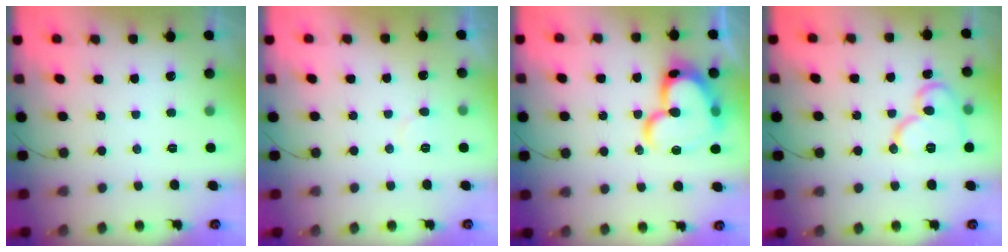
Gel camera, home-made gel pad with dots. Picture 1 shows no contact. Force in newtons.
{"total": 5.3, "press": 5.3, "slide": 0.4}
{"total": 21.5, "press": 21.4, "slide": 2.1}
{"total": 13.6, "press": 13.5, "slide": 1.7}